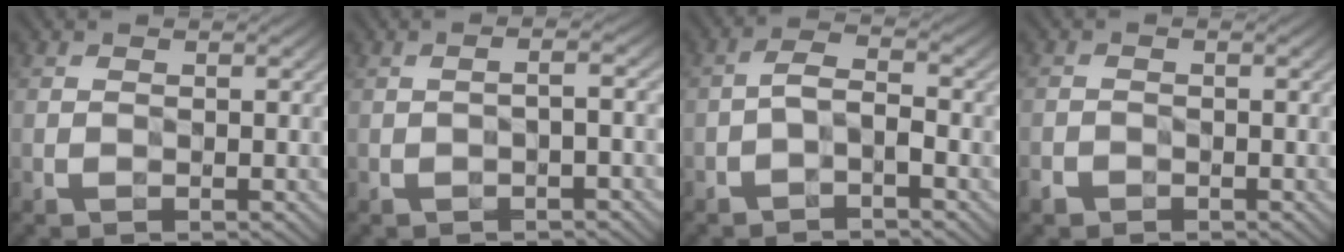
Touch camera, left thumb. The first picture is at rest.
{"total": 1.4, "force": [-0.9, -0.4, 0.9], "torque": [-0.020, 0.009, -0.021]}
{"total": 2.2, "force": [-1.5, 0.4, 1.6], "torque": [-0.031, 0.013, -0.038]}
{"total": 1.2, "force": [-1.1, 0.4, -0.1], "torque": [-0.003, 0.001, -0.028]}